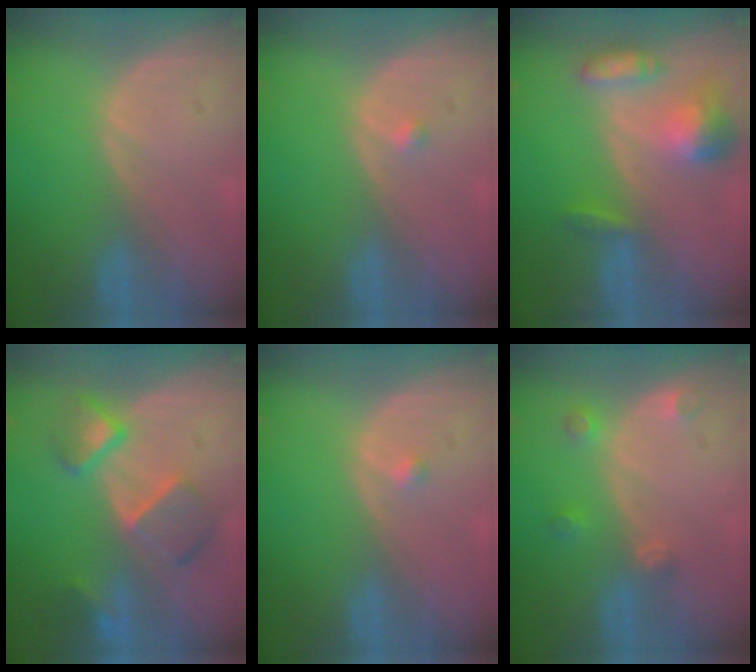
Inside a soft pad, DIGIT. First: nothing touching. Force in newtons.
{"total": 0.7, "press": 0.7, "slide": 0.1}
{"total": 7.1, "press": 6.6, "slide": 2.6}
{"total": 7.2, "press": 6.8, "slide": 2.3}
{"total": 0.7, "press": 0.7, "slide": 0.1}
{"total": 2.6, "press": 2.6, "slide": 0.2}